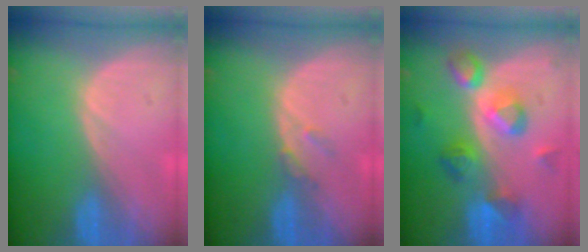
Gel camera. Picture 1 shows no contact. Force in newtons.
{"total": 1.6, "press": 1.6, "slide": 0.2}
{"total": 7.7, "press": 7.7, "slide": 0.7}